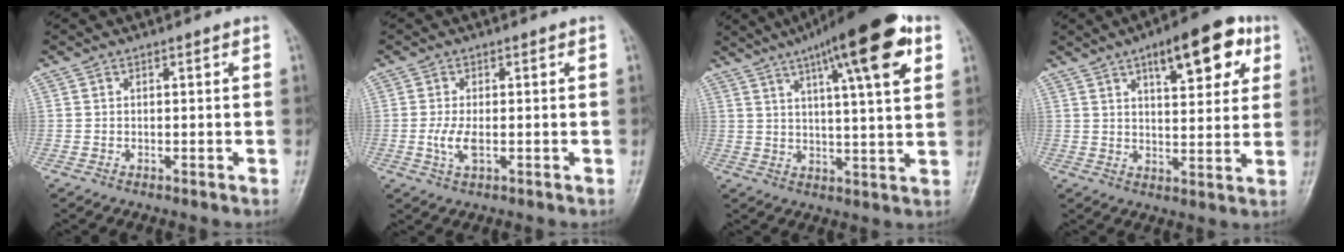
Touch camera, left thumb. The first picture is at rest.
{"total": 3.9, "force": [-0.6, 1.6, 3.5], "torque": [-0.082, 0.000, -0.012]}
{"total": 18.8, "force": [9.2, 4.2, 15.8], "torque": [-0.220, -0.011, 0.133]}
{"total": 14.1, "force": [6.7, 5.7, 11.1], "torque": [-0.114, -0.013, 0.087]}